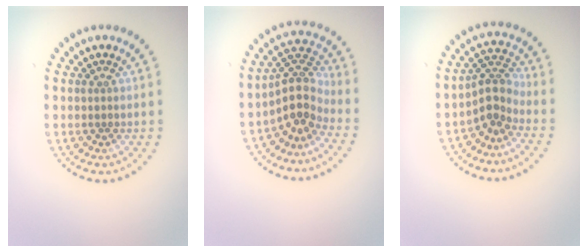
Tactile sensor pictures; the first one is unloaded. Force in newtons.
{"total": 3.8, "press": 2.6, "slide": 2.8}
{"total": 2.9, "press": 2.1, "slide": 2.0}